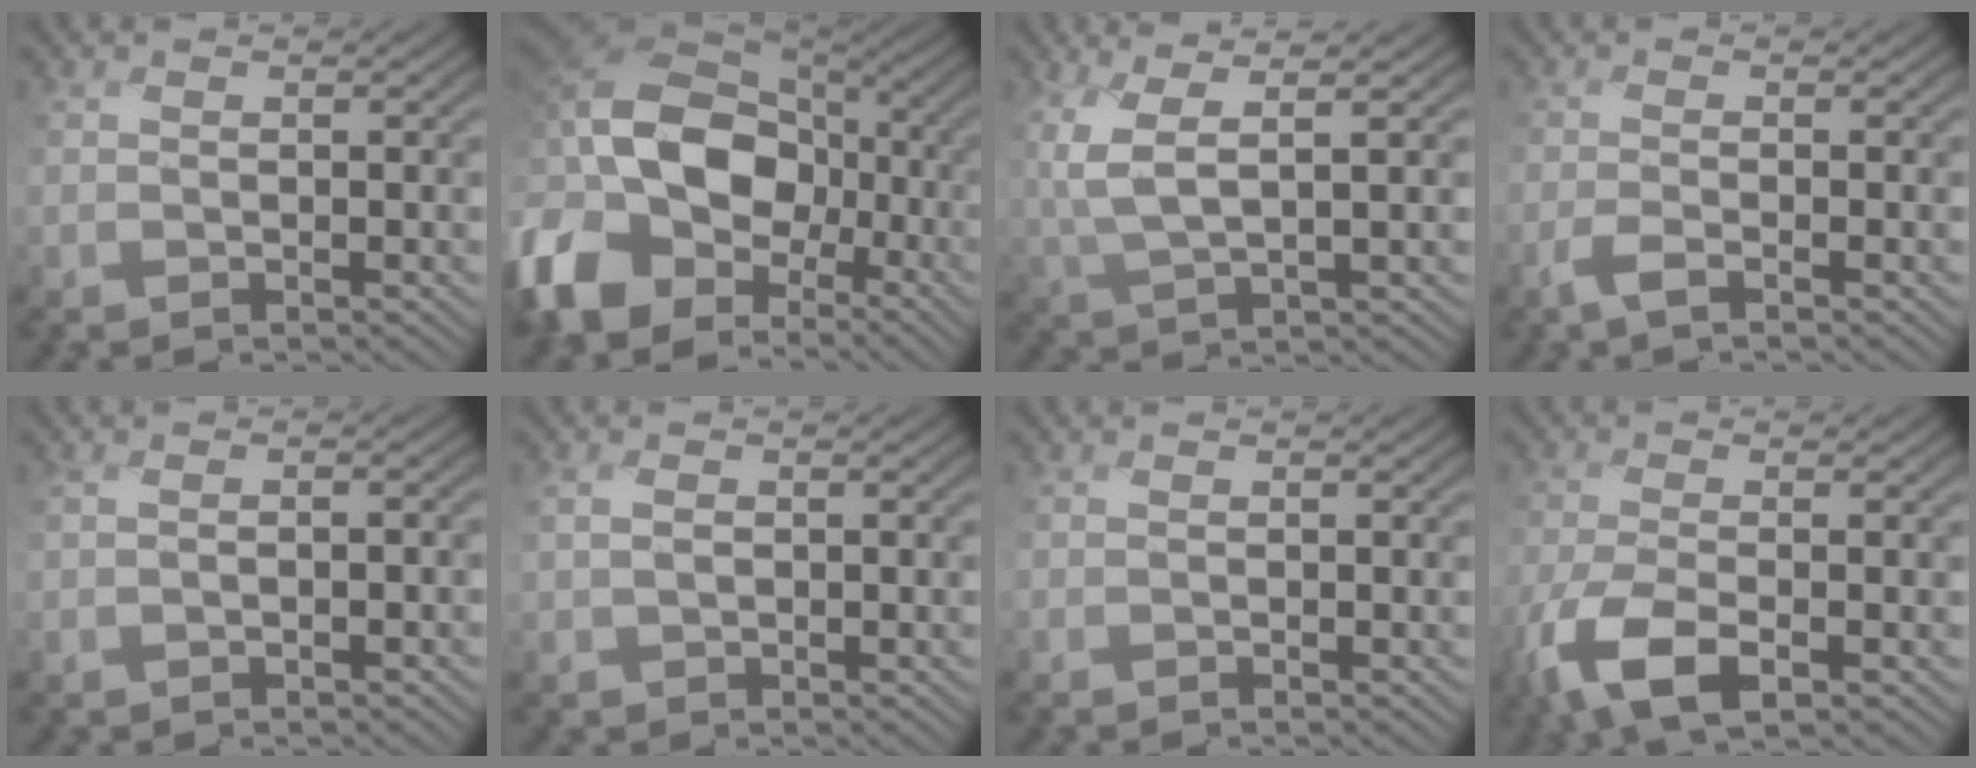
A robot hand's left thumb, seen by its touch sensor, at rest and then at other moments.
{"total": 19.0, "force": [-3.7, 14.2, 12.1], "torque": [-0.296, -0.004, -0.083]}
{"total": 4.8, "force": [1.8, 1.7, 4.1], "torque": [-0.112, -0.002, 0.039]}
{"total": 1.8, "force": [-1.2, 0.1, 1.3], "torque": [-0.031, 0.001, -0.030]}
{"total": 2.0, "force": [-0.2, 1.3, 1.6], "torque": [-0.024, 0.001, 0.001]}
{"total": 2.0, "force": [0.4, 1.7, 1.0], "torque": [-0.031, 0.000, 0.016]}
{"total": 0.0}
{"total": 7.6, "force": [-3.9, 3.0, 5.8], "torque": [-0.140, -0.022, -0.075]}